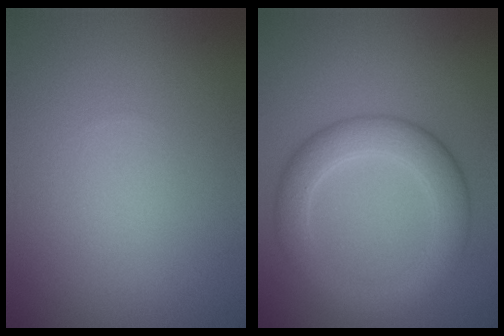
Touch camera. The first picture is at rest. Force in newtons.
{"total": 4.9, "press": 4.9, "slide": 0.0}